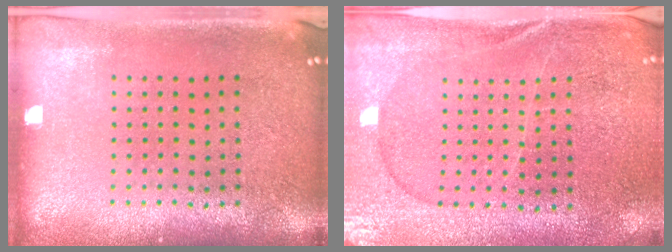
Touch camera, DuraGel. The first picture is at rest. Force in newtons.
{"total": 1.1, "press": 1.1, "slide": 0.4}